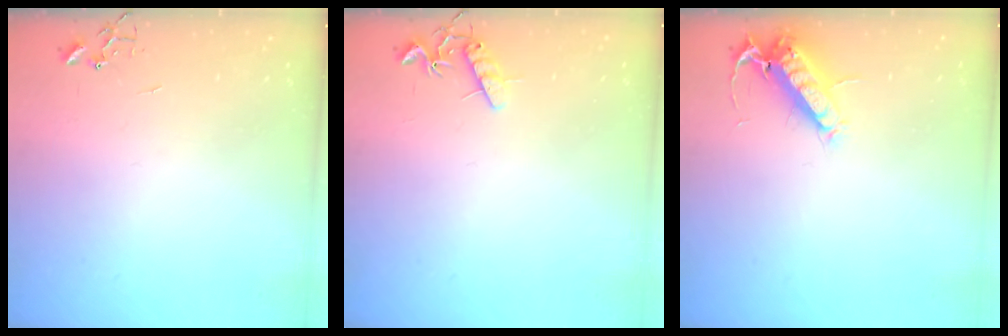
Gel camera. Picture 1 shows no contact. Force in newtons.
{"total": 8.0, "press": 8.0, "slide": 0.4}
{"total": 13.1, "press": 13.0, "slide": 2.0}